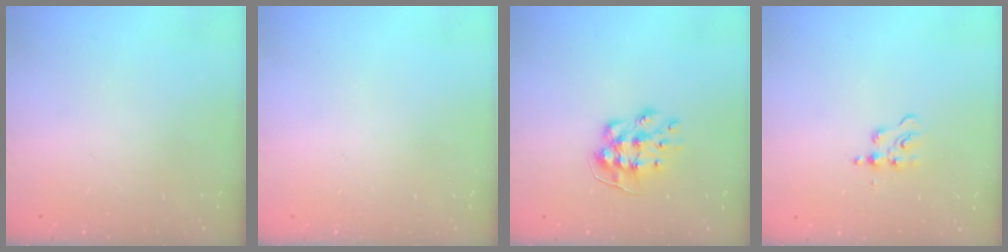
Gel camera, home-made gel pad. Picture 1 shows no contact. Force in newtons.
{"total": 0.0}
{"total": 9.2, "press": 9.2, "slide": 0.2}
{"total": 4.8, "press": 4.8, "slide": 0.6}